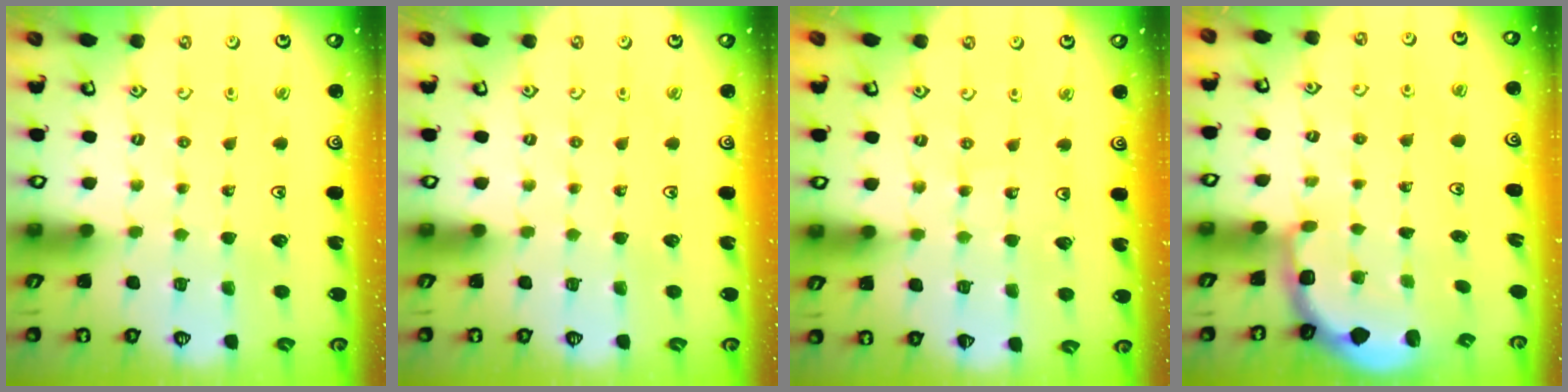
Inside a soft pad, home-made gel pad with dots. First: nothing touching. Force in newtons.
{"total": 0.0}
{"total": 5.8, "press": 5.7, "slide": 0.6}
{"total": 2.3, "press": 2.2, "slide": 0.6}